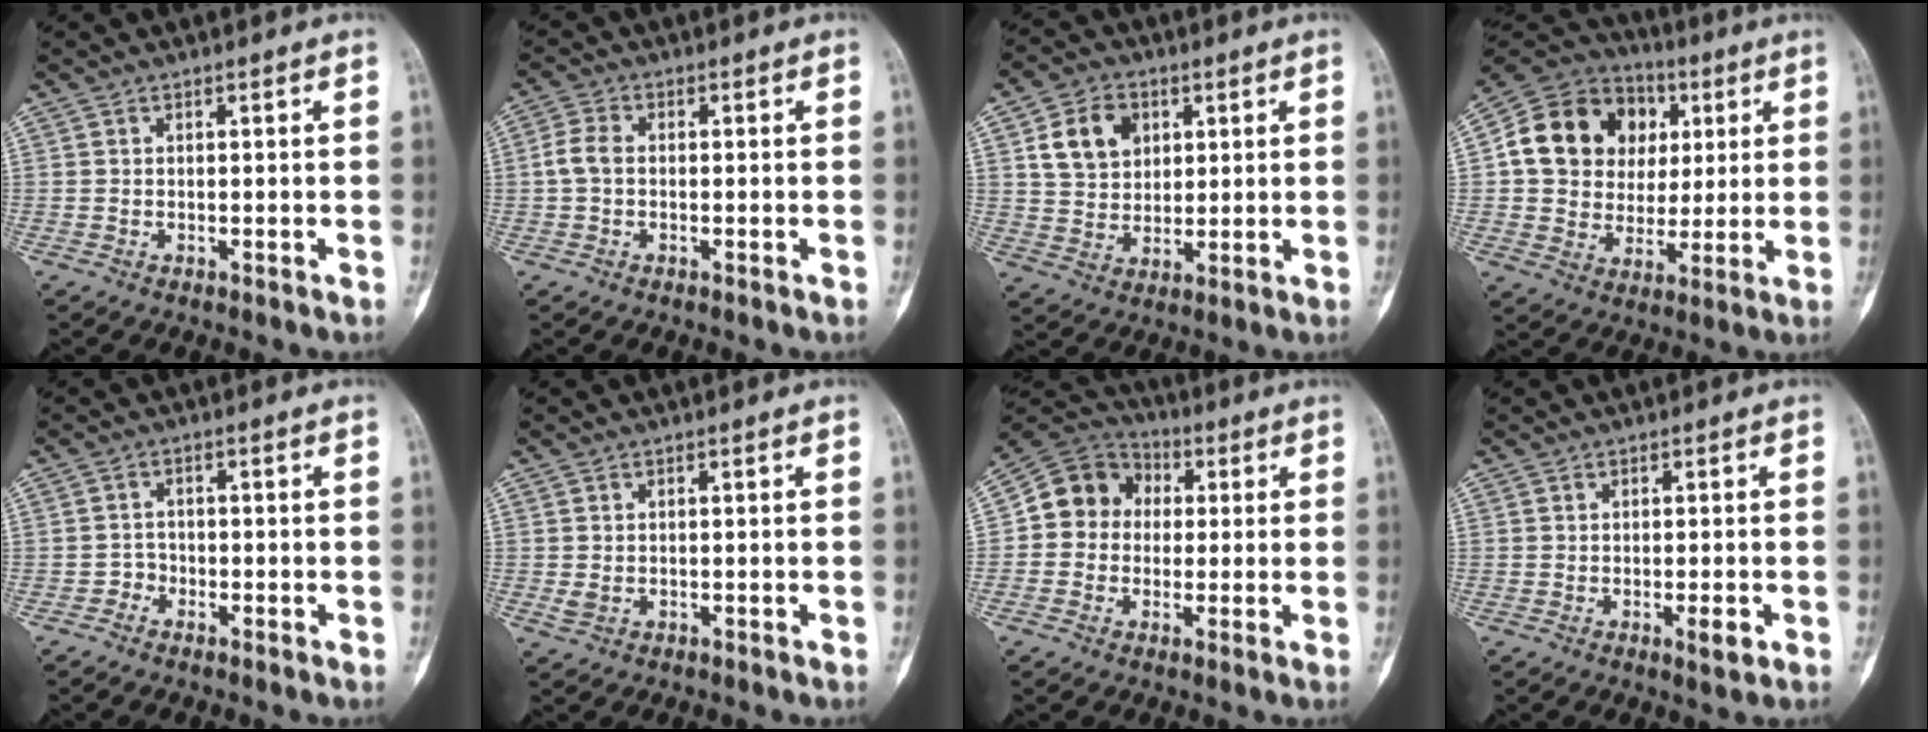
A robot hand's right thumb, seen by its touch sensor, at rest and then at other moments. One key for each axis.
{"total": 3.6, "fx": -0.3, "fy": 2.4, "fz": 2.7, "tx": -0.057, "ty": 0.007, "tz": -0.015}
{"total": 9.8, "fx": 3.4, "fy": 7.6, "fz": 5.2, "tx": -0.062, "ty": -0.007, "tz": 0.064}
{"total": 18.1, "fx": 3.9, "fy": 15.4, "fz": 8.7, "tx": -0.122, "ty": 0.019, "tz": 0.071}
{"total": 1.7, "fx": -1.1, "fy": 1.3, "fz": 0.1, "tx": 0.007, "ty": 0.008, "tz": -0.028}
{"total": 1.5, "fx": -0.2, "fy": 1.2, "fz": 0.9, "tx": -0.019, "ty": -0.001, "tz": 0.001}
{"total": 10.7, "fx": 0.7, "fy": 9.6, "fz": 4.8, "tx": -0.054, "ty": 0.026, "tz": -0.002}
{"total": 2.3, "fx": -0.7, "fy": 0.6, "fz": 2.1, "tx": -0.031, "ty": -0.005, "tz": -0.008}